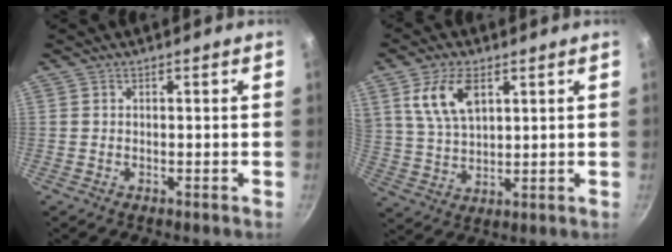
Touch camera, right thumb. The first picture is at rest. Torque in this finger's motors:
{"motor_torque": [0.63, 4.38, 1.72, 0.40, 0.65]}